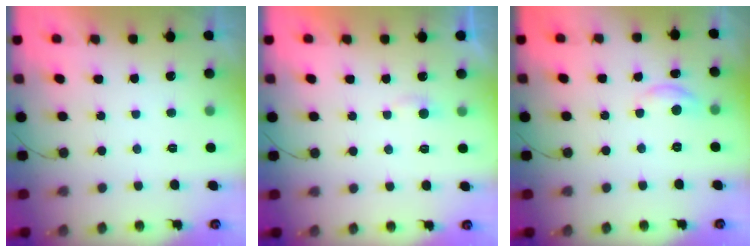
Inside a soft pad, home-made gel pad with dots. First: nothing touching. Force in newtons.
{"total": 2.8, "press": 2.8, "slide": 0.3}
{"total": 4.7, "press": 4.6, "slide": 0.4}